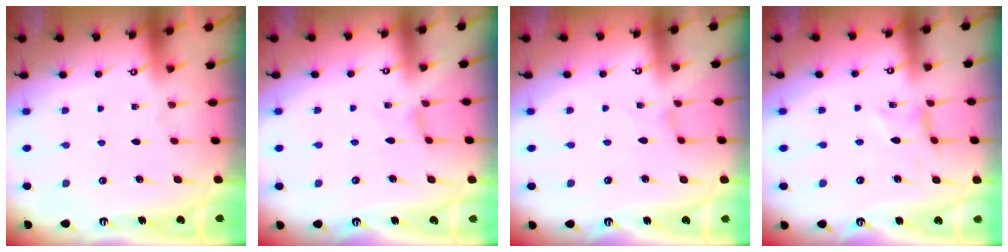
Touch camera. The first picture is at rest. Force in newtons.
{"total": 0.8, "press": 0.8, "slide": 0.2}
{"total": 0.0}
{"total": 0.0}